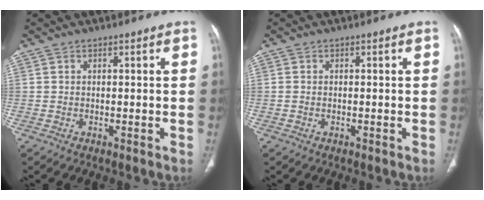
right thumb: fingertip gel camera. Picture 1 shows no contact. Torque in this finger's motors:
{"motor_torque": [-0.36, -0.02, -0.25, 0.17, -0.03]}